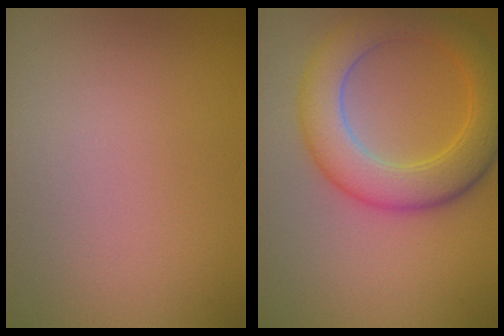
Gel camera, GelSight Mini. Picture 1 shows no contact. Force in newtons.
{"total": 6.6, "press": 6.6, "slide": 0.2}